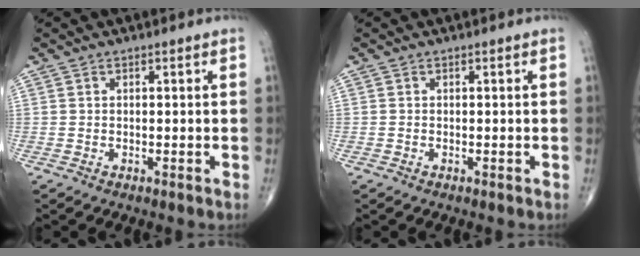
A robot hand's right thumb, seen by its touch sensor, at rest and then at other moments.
{"total": 0.0}